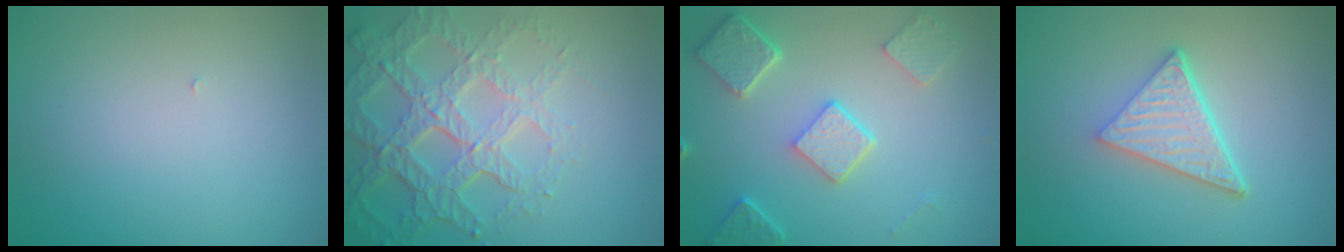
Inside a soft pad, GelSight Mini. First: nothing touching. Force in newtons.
{"total": 7.7, "press": 5.3, "slide": 5.5}
{"total": 5.0, "press": 3.9, "slide": 3.1}
{"total": 5.2, "press": 3.6, "slide": 3.7}